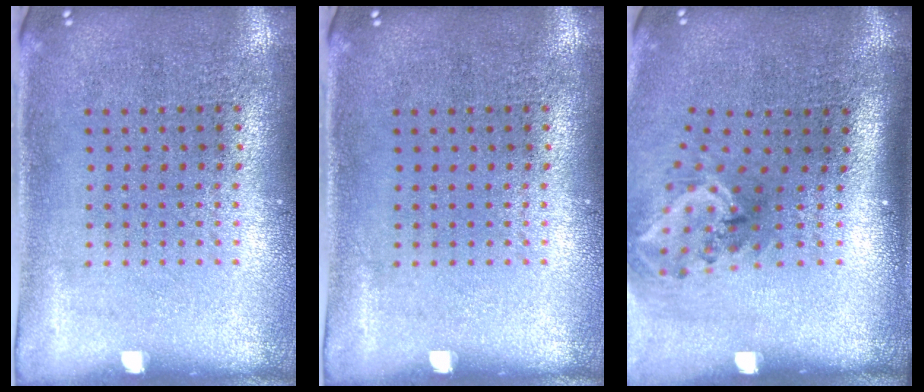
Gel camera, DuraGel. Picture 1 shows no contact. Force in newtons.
{"total": 0.0}
{"total": 2.1, "press": 1.3, "slide": 1.6}